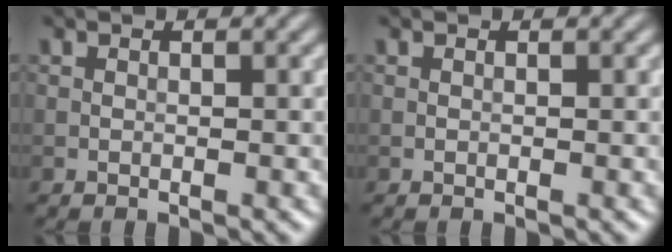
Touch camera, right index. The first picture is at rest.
{"total": 0.0}